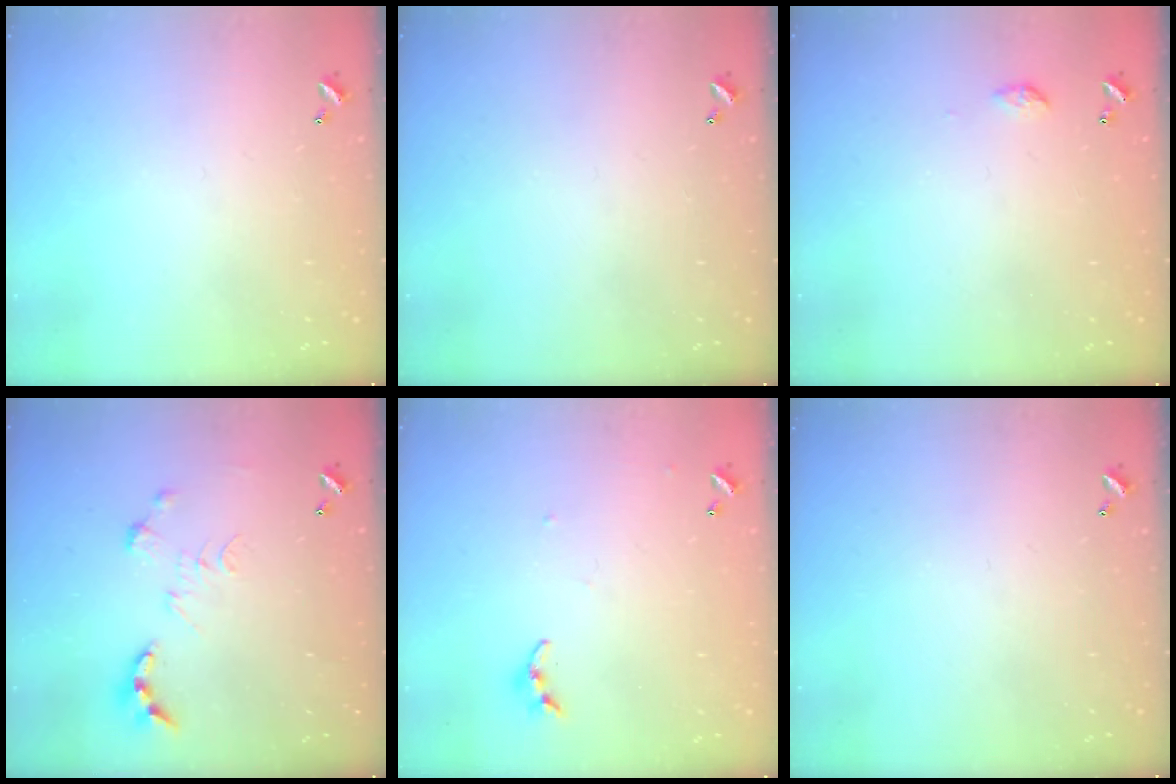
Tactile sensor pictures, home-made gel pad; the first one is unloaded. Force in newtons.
{"total": 0.0}
{"total": 3.4, "press": 3.4, "slide": 0.5}
{"total": 0.0}
{"total": 4.2, "press": 4.1, "slide": 0.4}
{"total": 0.0}